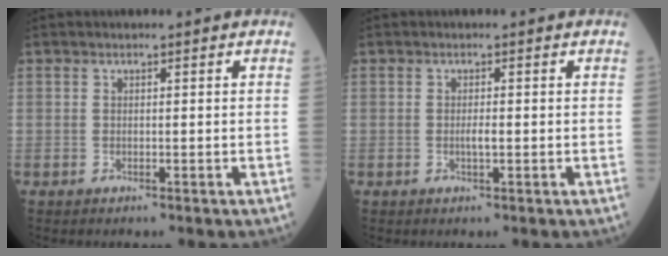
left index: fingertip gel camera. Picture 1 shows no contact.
{"total": 1.1, "force": [-0.6, 0.0, 0.9], "torque": [-0.019, -0.007, -0.009]}